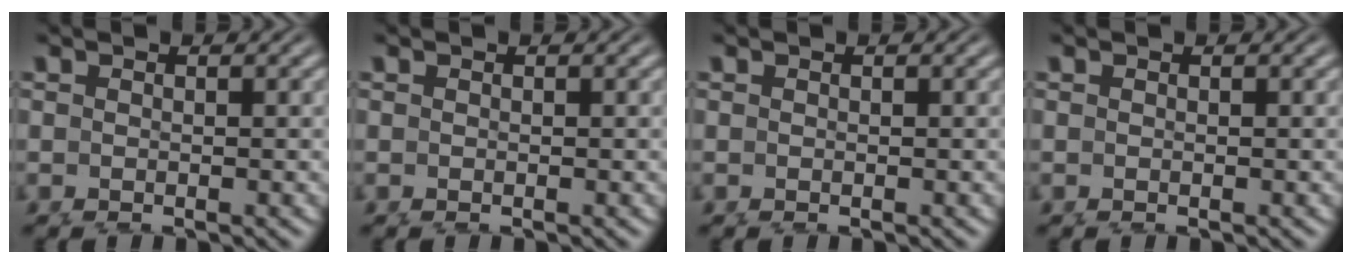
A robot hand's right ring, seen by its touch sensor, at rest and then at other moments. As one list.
[{"total": 0.0}, {"total": 0.0}, {"total": 0.0}]